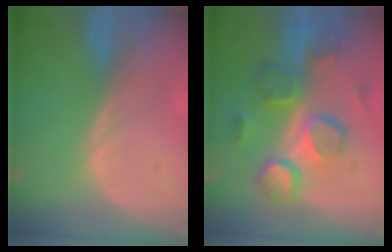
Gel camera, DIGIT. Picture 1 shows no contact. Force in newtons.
{"total": 10.4, "press": 9.3, "slide": 4.8}